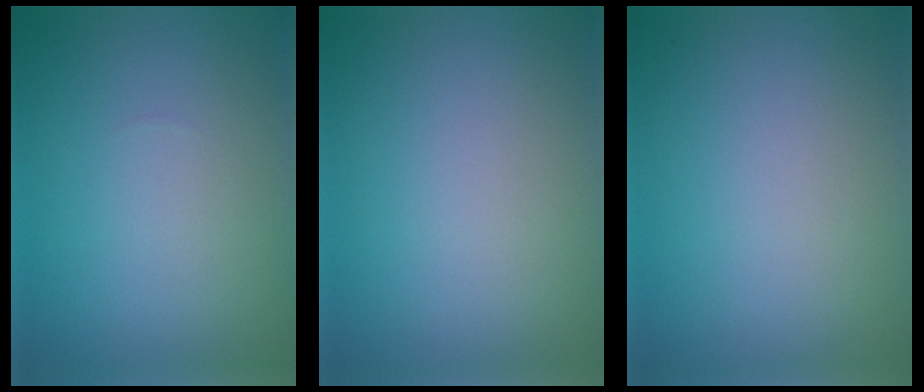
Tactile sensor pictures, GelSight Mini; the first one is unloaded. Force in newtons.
{"total": 0.0}
{"total": 0.0}